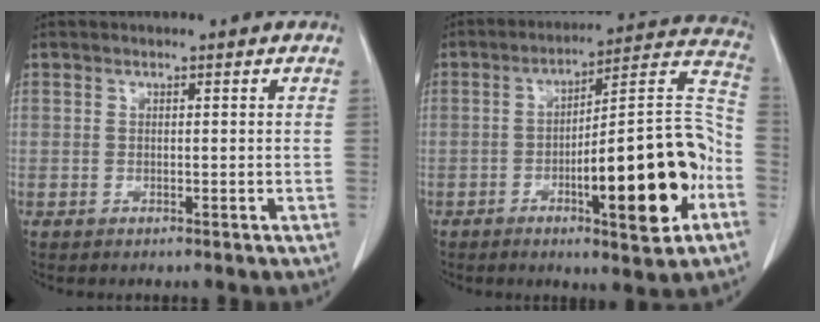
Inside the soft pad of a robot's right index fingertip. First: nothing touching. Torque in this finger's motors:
{"motor_torque": [1.94, -0.19, 0.74, 0.19]}